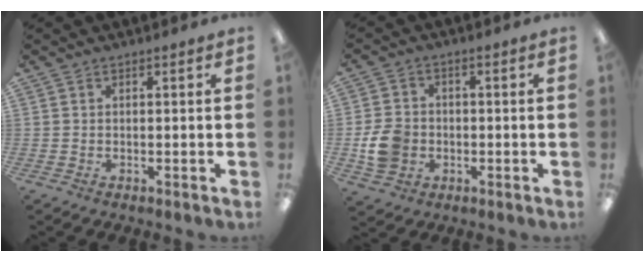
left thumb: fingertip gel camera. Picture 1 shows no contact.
{"total": 7.8, "force": [-1.6, 6.5, 4.0], "torque": [-0.078, 0.007, -0.029]}